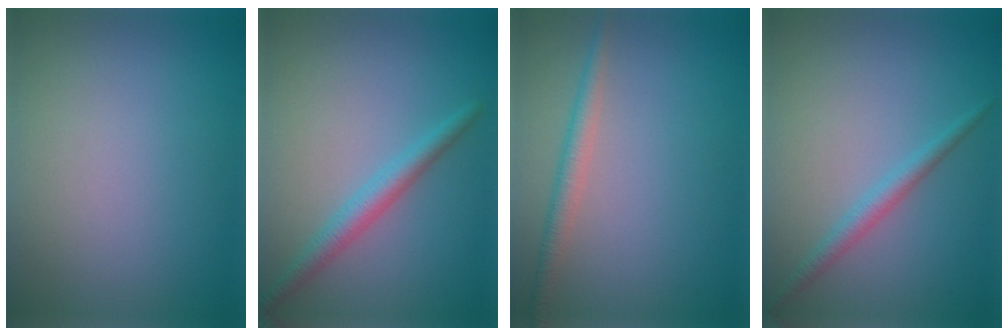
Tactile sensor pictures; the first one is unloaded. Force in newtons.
{"total": 2.5, "press": 2.5, "slide": 0.1}
{"total": 2.1, "press": 2.1, "slide": 0.1}
{"total": 1.8, "press": 1.8, "slide": 0.1}